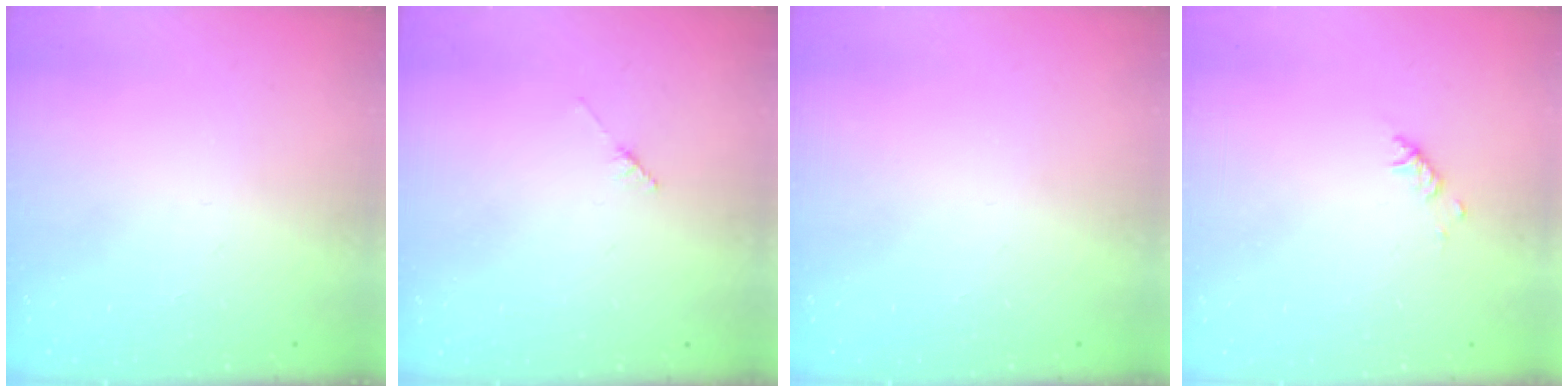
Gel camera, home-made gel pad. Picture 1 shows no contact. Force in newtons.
{"total": 1.7, "press": 1.6, "slide": 0.2}
{"total": 0.0}
{"total": 2.9, "press": 2.9, "slide": 0.6}